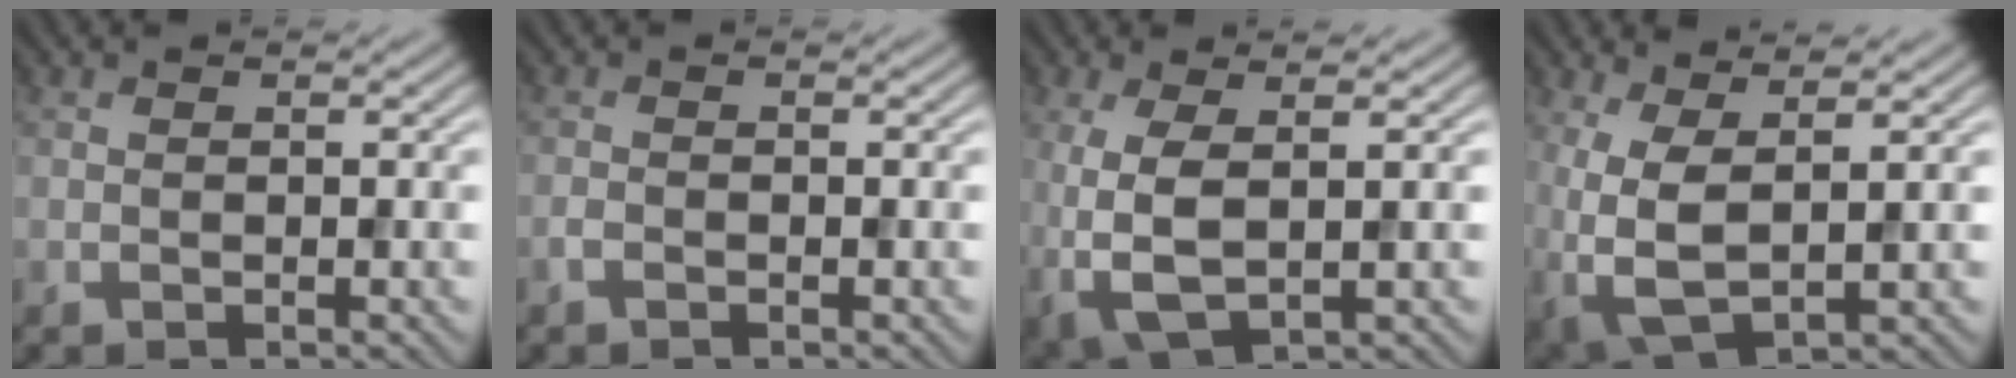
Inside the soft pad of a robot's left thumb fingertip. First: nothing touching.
{"total": 0.8, "force": [-0.6, 0.3, 0.4], "torque": [-0.008, 0.002, -0.013]}
{"total": 5.8, "force": [0.2, 2.2, 5.3], "torque": [-0.127, -0.004, 0.003]}
{"total": 6.3, "force": [1.1, 2.5, 5.7], "torque": [-0.142, -0.006, 0.022]}